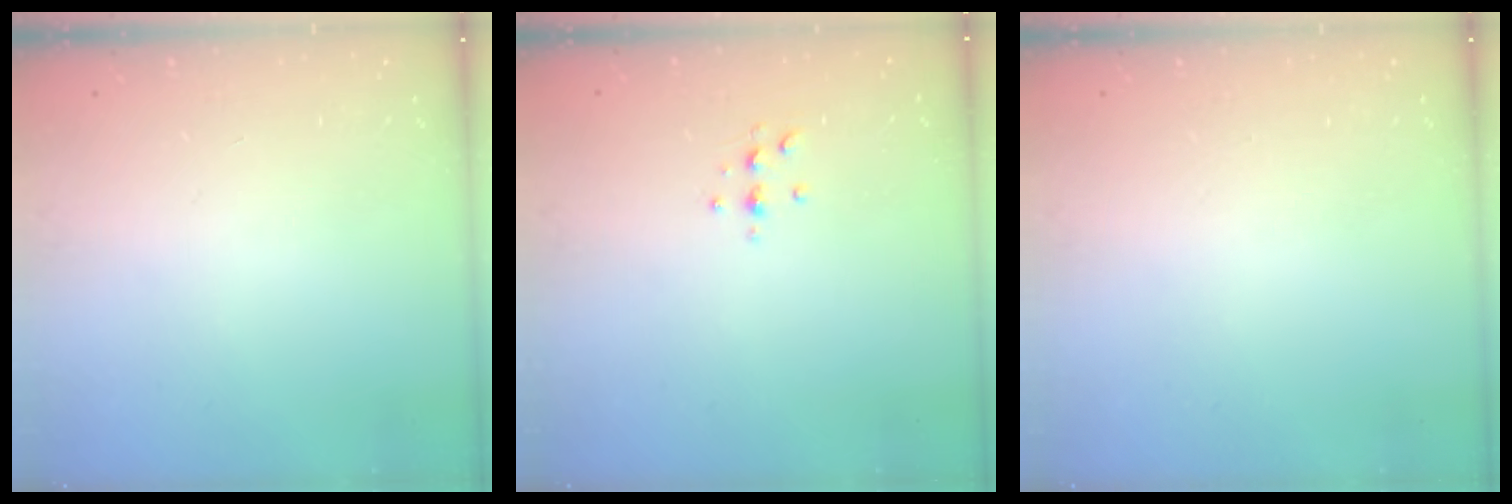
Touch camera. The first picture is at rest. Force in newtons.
{"total": 3.5, "press": 3.4, "slide": 0.3}
{"total": 0.0}